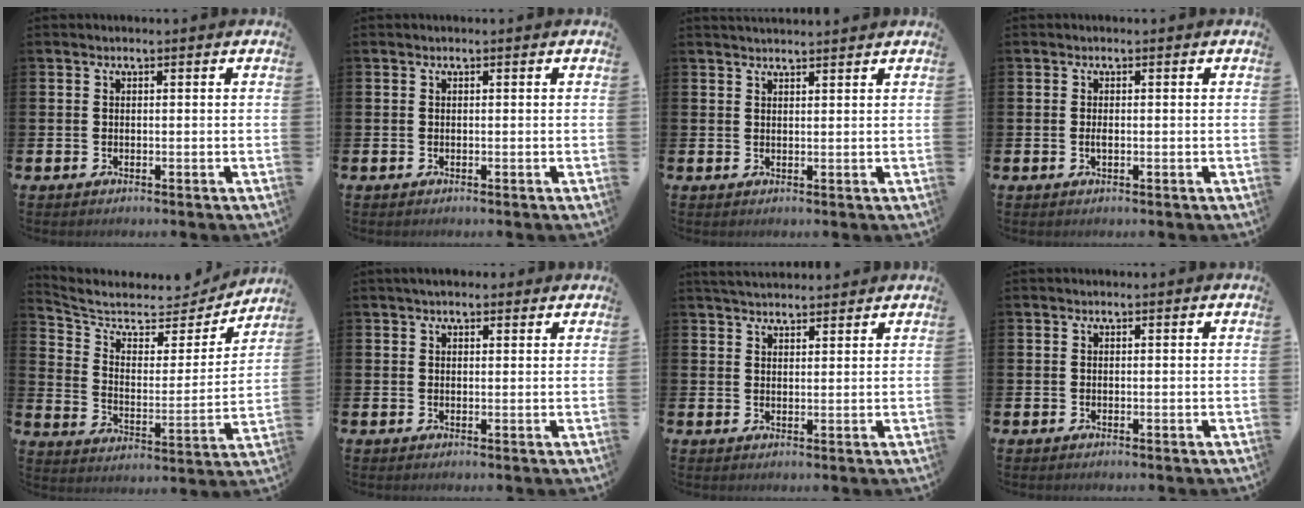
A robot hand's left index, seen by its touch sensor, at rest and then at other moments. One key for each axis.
{"total": 0.0}
{"total": 1.9, "fx": 1.9, "fy": 0.0, "fz": 0.1, "tx": 0.008, "ty": -0.012, "tz": 0.031}
{"total": 0.9, "fx": -0.1, "fy": 0.3, "fz": 0.8, "tx": -0.013, "ty": -0.001, "tz": -0.004}
{"total": 6.9, "fx": 6.1, "fy": 2.7, "fz": 1.5, "tx": -0.062, "ty": -0.053, "tz": 0.099}
{"total": 2.0, "fx": 1.8, "fy": 0.8, "fz": 0.5, "tx": -0.001, "ty": -0.001, "tz": 0.030}
{"total": 3.2, "fx": 3.2, "fy": 0.5, "fz": 0.4, "tx": -0.014, "ty": -0.012, "tz": 0.059}
{"total": 0.0}